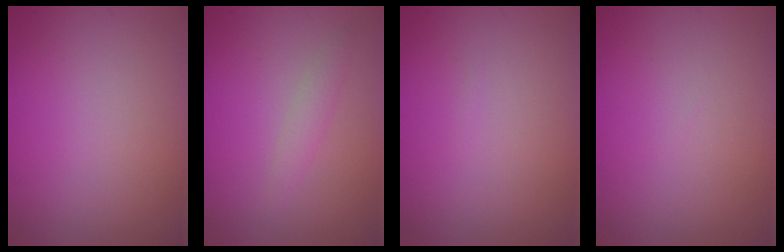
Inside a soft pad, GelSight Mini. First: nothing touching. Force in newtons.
{"total": 1.3, "press": 1.3, "slide": 0.0}
{"total": 0.0}
{"total": 0.0}